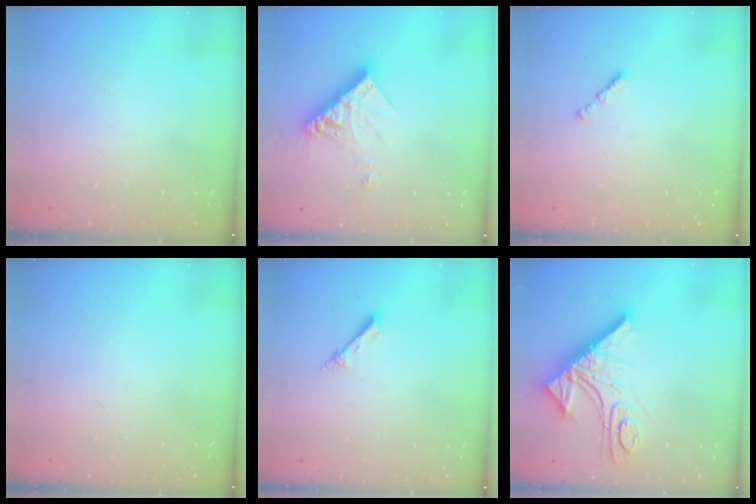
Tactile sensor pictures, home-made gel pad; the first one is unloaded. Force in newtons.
{"total": 11.4, "press": 11.3, "slide": 1.2}
{"total": 1.0, "press": 0.9, "slide": 0.5}
{"total": 0.0}
{"total": 2.6, "press": 2.6, "slide": 0.1}
{"total": 16.3, "press": 16.3, "slide": 1.5}